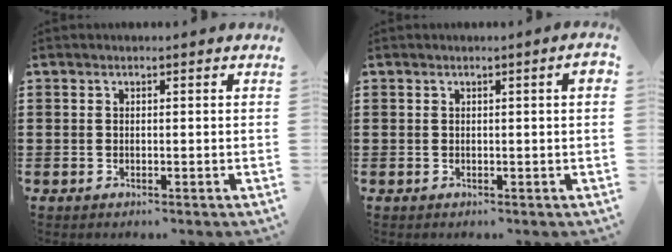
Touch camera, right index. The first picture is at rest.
{"total": 1.4, "force": [0.2, 0.0, 1.4], "torque": [-0.023, -0.001, 0.002]}